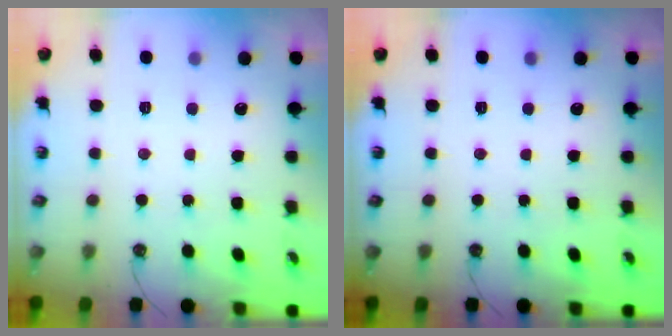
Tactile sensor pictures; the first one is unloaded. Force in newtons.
{"total": 0.0}